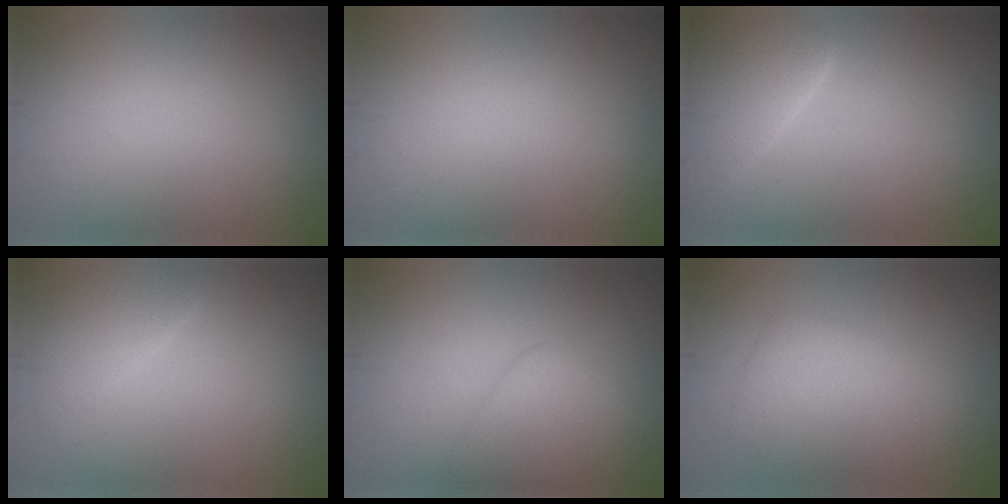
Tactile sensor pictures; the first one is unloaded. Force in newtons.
{"total": 0.0}
{"total": 4.9, "press": 4.8, "slide": 0.5}
{"total": 2.0, "press": 2.0, "slide": 0.2}
{"total": 3.9, "press": 3.9, "slide": 0.0}
{"total": 4.1, "press": 4.1, "slide": 0.1}